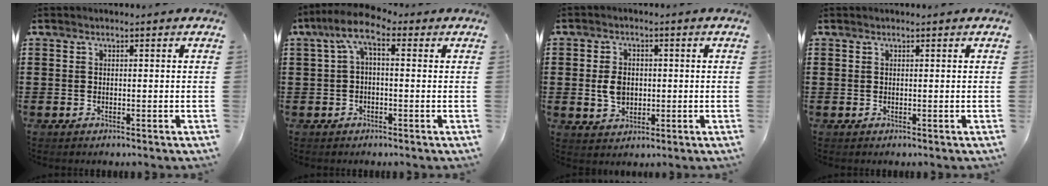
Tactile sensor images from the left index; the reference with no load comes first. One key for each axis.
{"total": 4.9, "fx": 0.2, "fy": 1.9, "fz": 4.6, "tx": -0.104, "ty": 0.001, "tz": -0.005}
{"total": 4.2, "fx": -0.1, "fy": 3.1, "fz": 2.9, "tx": -0.059, "ty": 0.004, "tz": -0.005}
{"total": 0.0}